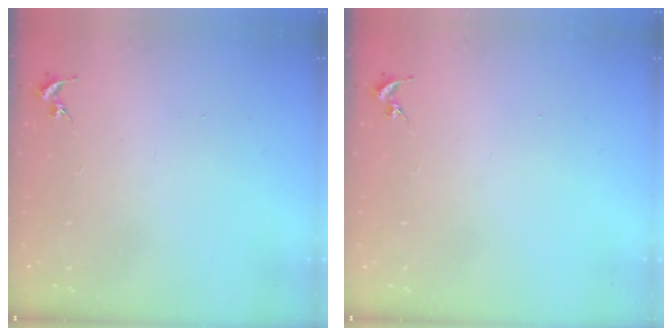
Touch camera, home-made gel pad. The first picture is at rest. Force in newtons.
{"total": 0.0}